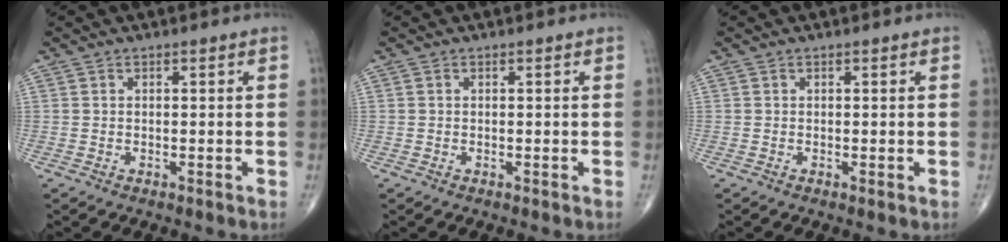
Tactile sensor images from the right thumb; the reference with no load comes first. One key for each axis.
{"total": 0.0}
{"total": 0.0}